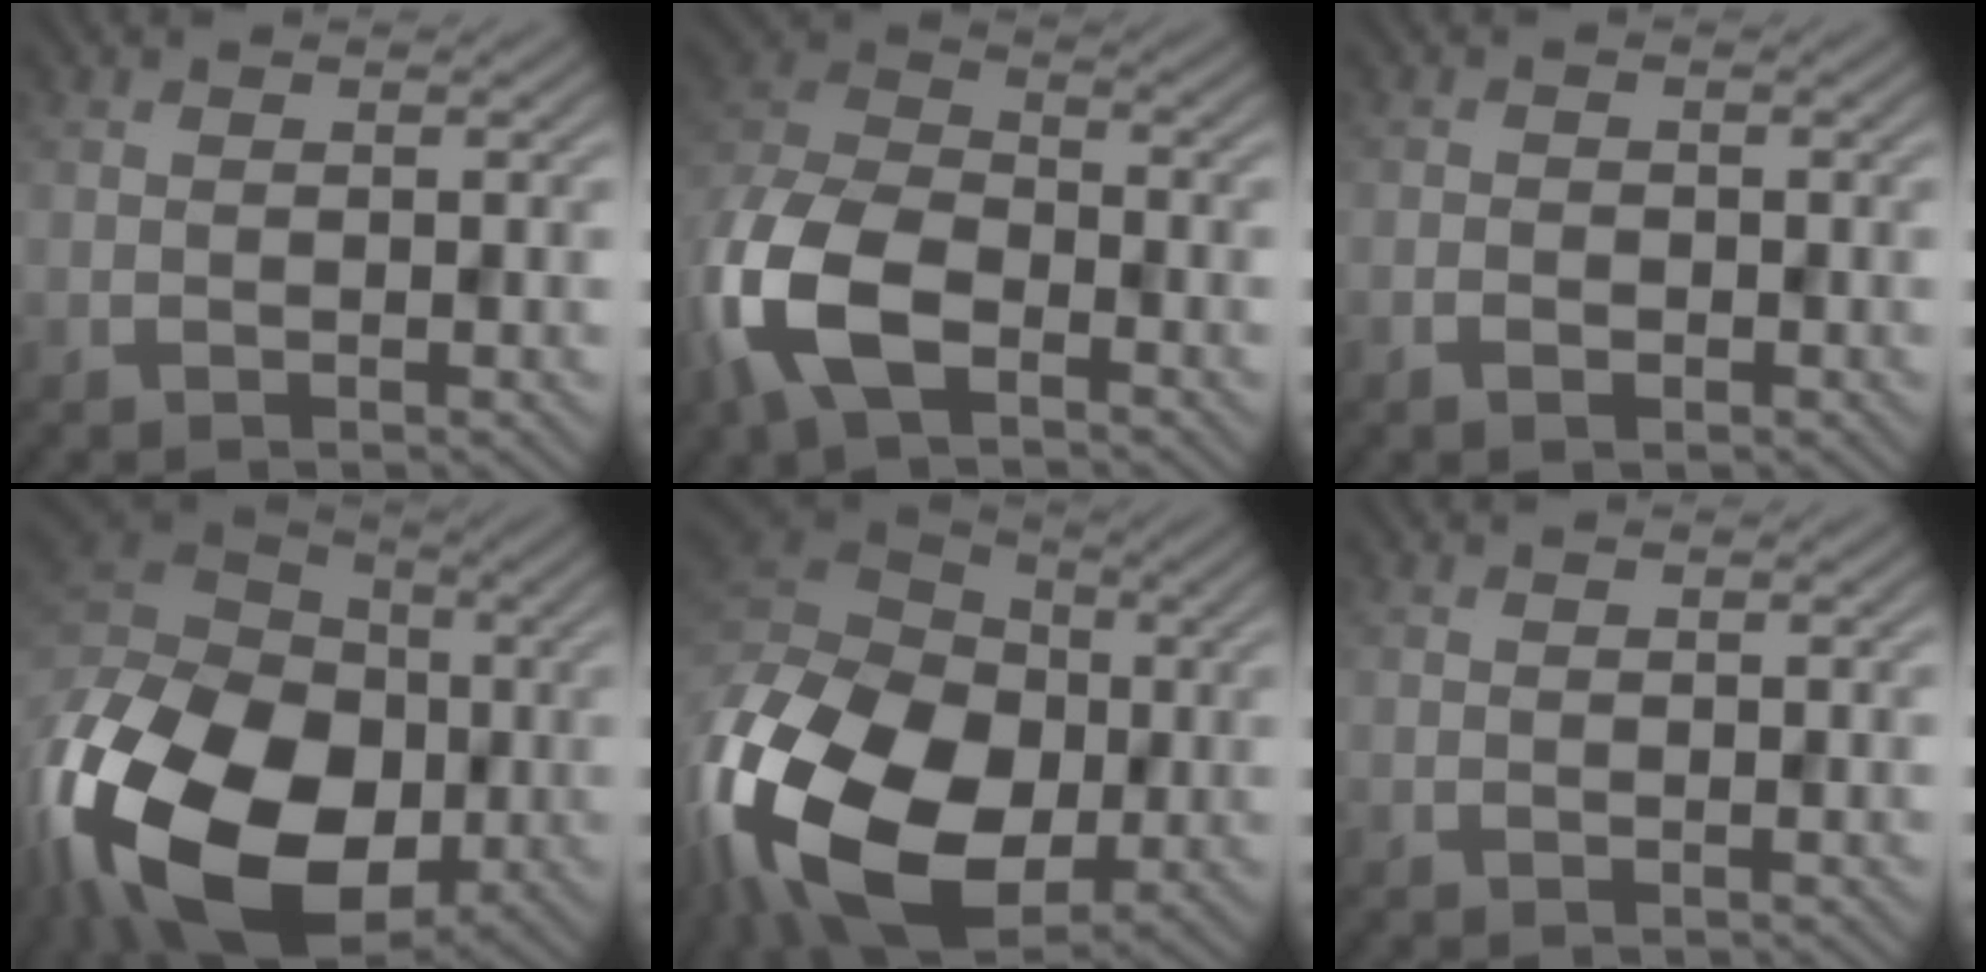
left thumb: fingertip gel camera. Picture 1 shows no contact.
{"total": 11.9, "force": [-5.5, 6.5, 8.2], "torque": [-0.209, -0.007, -0.121]}
{"total": 1.2, "force": [-0.8, 0.7, 0.7], "torque": [-0.015, -0.002, -0.014]}
{"total": 21.6, "force": [-7.9, 14.4, 14.0], "torque": [-0.354, -0.032, -0.131]}
{"total": 20.5, "force": [-5.8, 13.8, 14.0], "torque": [-0.349, -0.021, -0.097]}
{"total": 0.0}